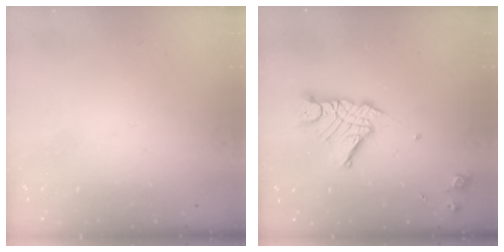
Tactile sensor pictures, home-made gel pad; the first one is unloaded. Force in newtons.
{"total": 11.9, "press": 11.9, "slide": 1.2}